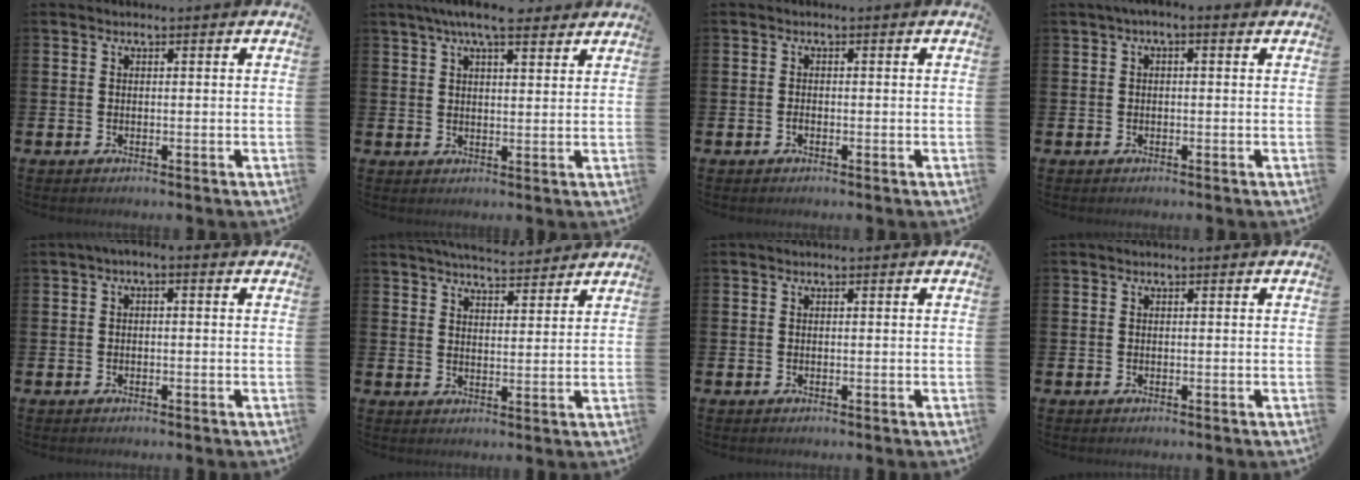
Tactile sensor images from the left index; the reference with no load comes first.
{"total": 6.6, "force": [5.5, 1.5, 3.3], "torque": [-0.068, -0.013, 0.097]}
{"total": 0.8, "force": [-0.5, 0.3, 0.5], "torque": [-0.016, 0.003, -0.009]}
{"total": 1.2, "force": [-0.3, 0.4, 1.1], "torque": [-0.019, 0.003, -0.008]}
{"total": 1.1, "force": [-0.7, 0.3, 0.8], "torque": [-0.013, 0.000, -0.014]}
{"total": 5.5, "force": [5.4, 0.7, 0.8], "torque": [-0.019, -0.028, 0.096]}
{"total": 0.0}
{"total": 0.0}